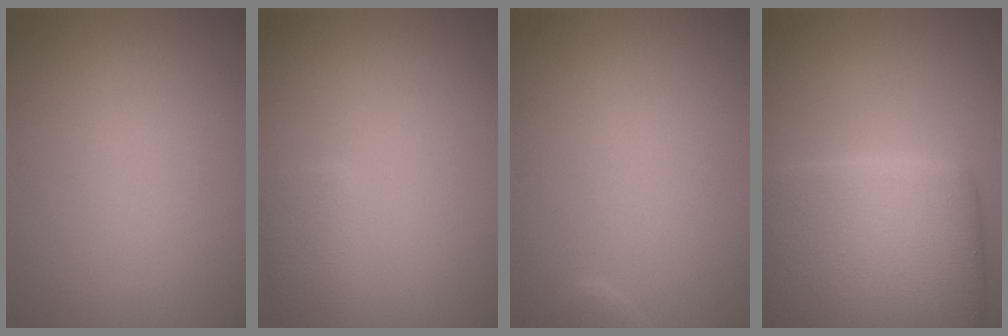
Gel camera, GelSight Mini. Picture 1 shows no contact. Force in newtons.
{"total": 1.7, "press": 1.7, "slide": 0.3}
{"total": 0.9, "press": 0.9, "slide": 0.0}
{"total": 11.0, "press": 11.0, "slide": 0.4}